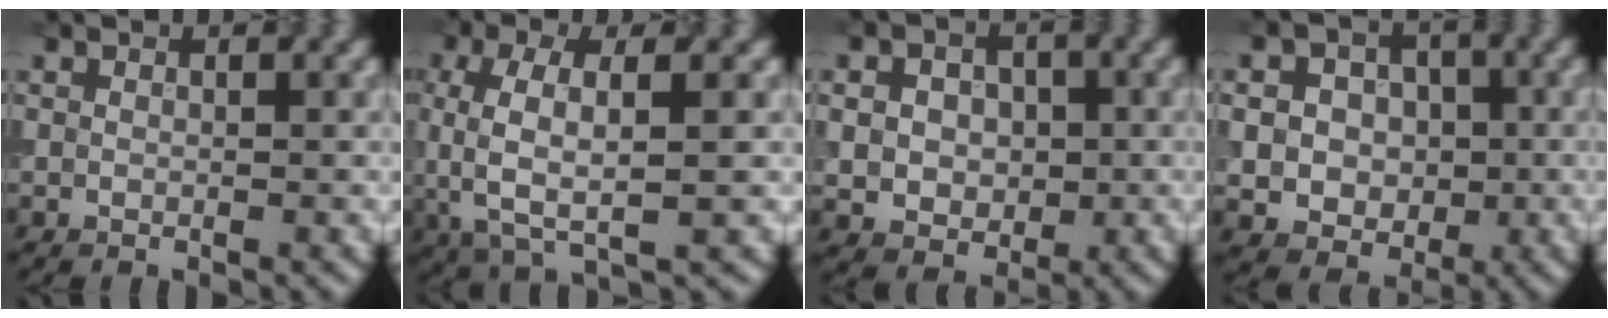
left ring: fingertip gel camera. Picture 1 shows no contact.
{"total": 5.8, "force": [0.0, 2.2, 5.4], "torque": [-0.112, 0.001, -0.002]}
{"total": 5.3, "force": [0.3, 4.4, 2.9], "torque": [-0.046, 0.013, -0.010]}
{"total": 6.1, "force": [0.0, 5.4, 2.9], "torque": [-0.036, 0.018, -0.021]}